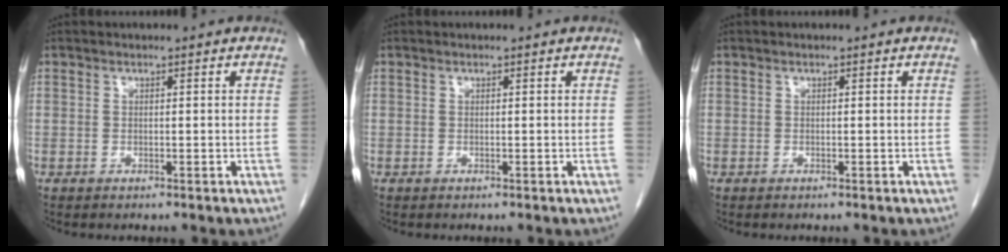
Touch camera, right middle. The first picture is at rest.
{"total": 0.0}
{"total": 0.0}